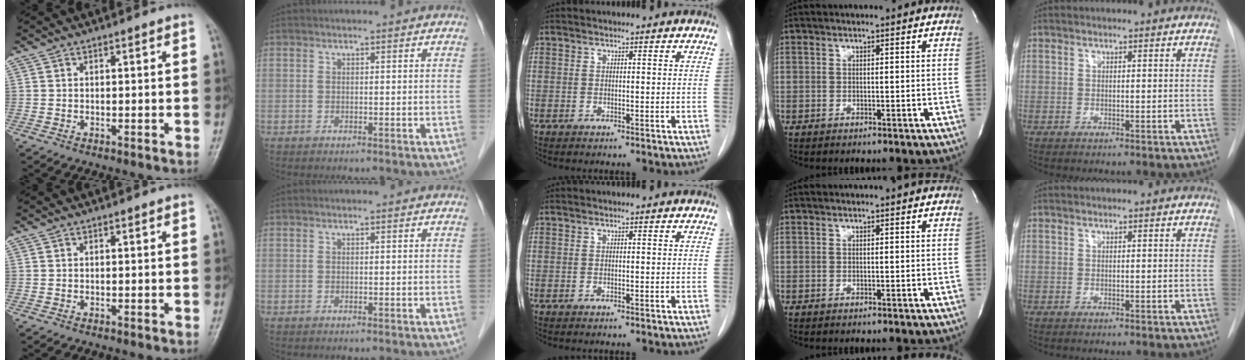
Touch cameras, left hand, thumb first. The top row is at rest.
{}